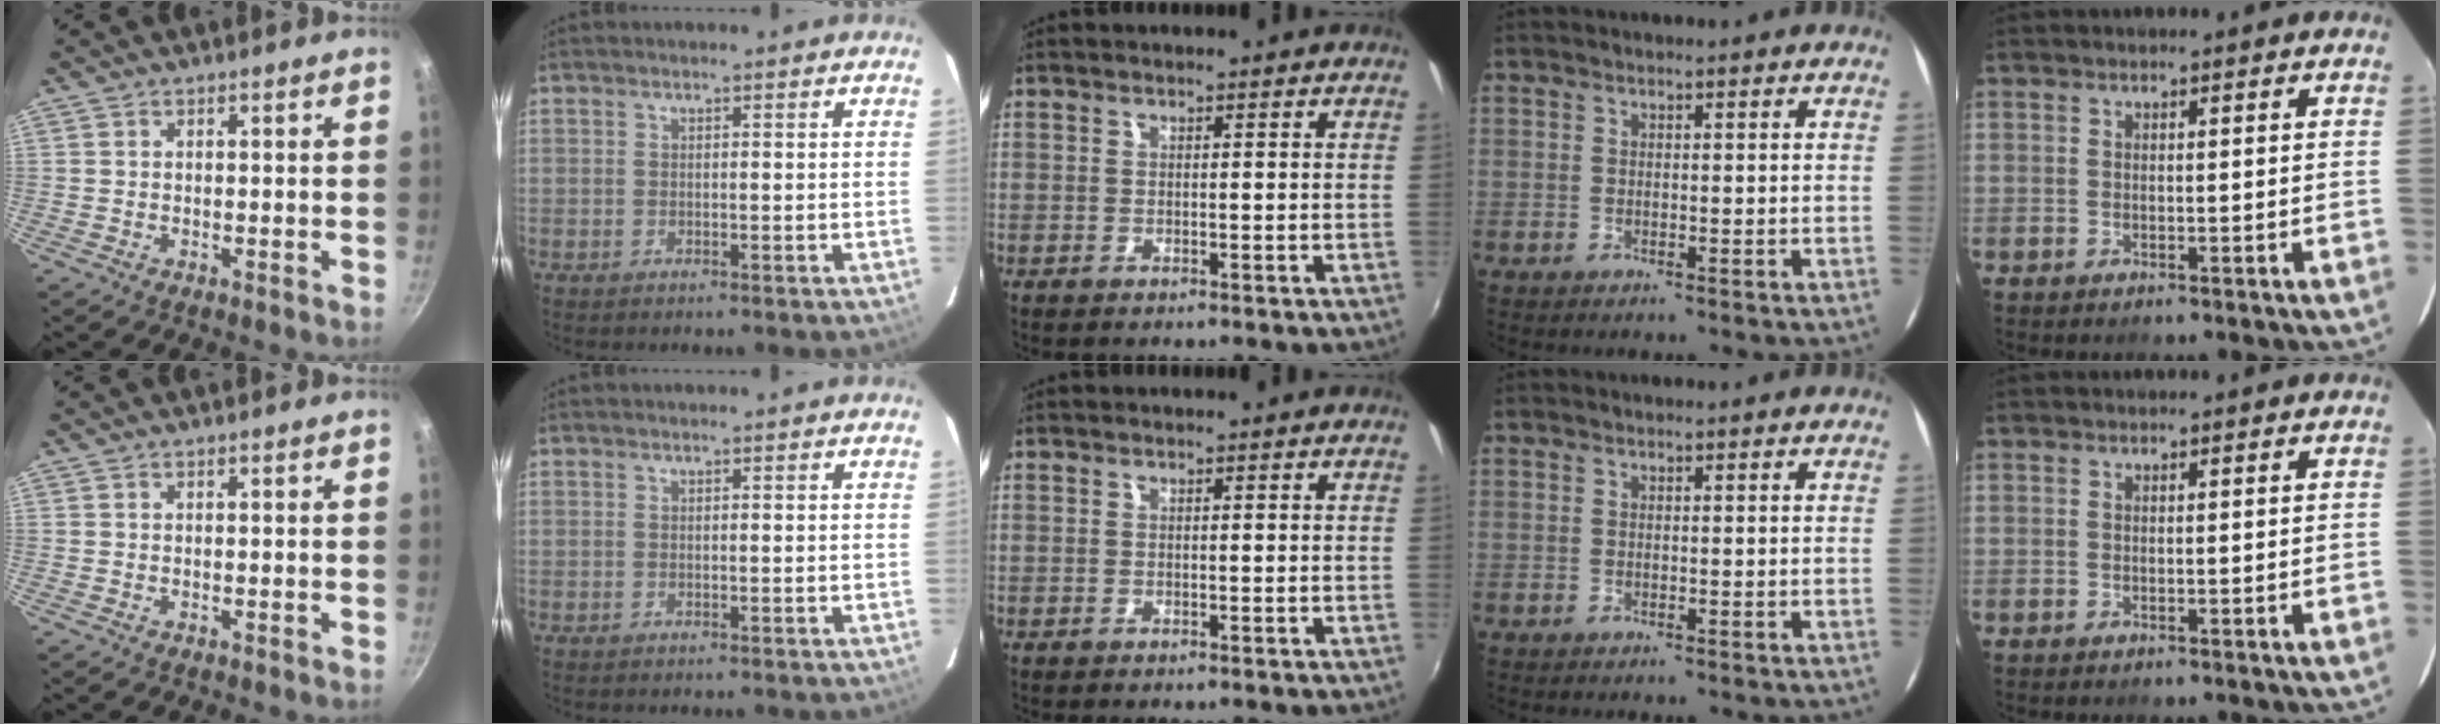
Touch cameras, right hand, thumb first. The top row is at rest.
{}